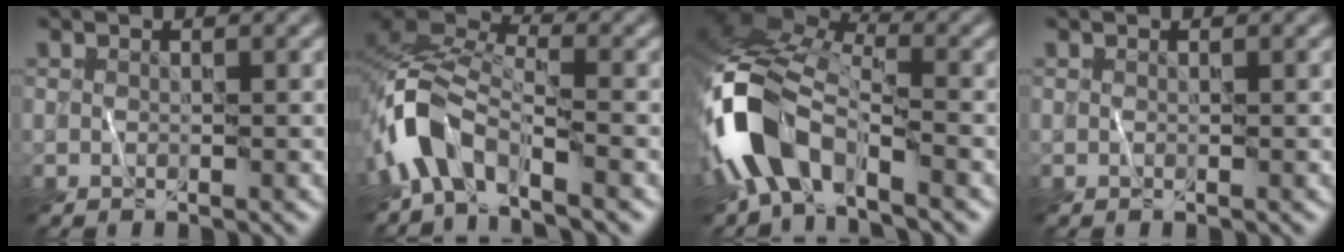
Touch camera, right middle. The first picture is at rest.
{"total": 6.2, "force": [-3.9, 3.1, 3.8], "torque": [-0.065, 0.003, -0.090]}
{"total": 10.5, "force": [-5.3, 5.6, 7.1], "torque": [-0.142, -0.001, -0.113]}
{"total": 0.0}